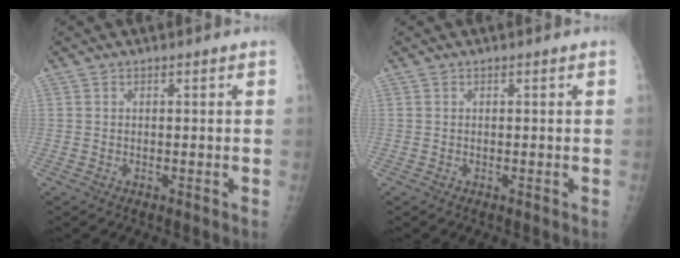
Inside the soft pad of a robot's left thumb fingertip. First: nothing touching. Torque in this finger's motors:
{"motor_torque": [0.00, 0.00, 0.00, 0.00, 0.00]}